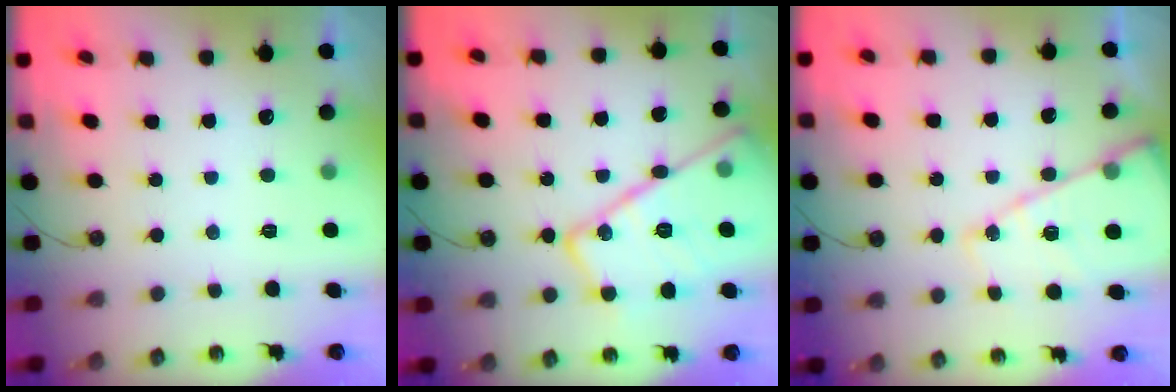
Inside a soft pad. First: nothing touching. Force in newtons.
{"total": 23.7, "press": 23.6, "slide": 2.3}
{"total": 14.3, "press": 14.2, "slide": 1.4}